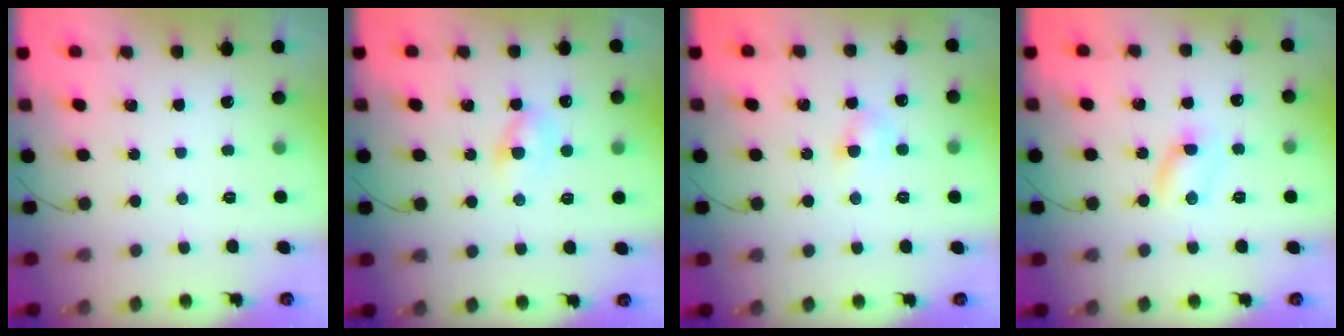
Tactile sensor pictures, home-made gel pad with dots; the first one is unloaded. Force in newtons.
{"total": 2.5, "press": 2.3, "slide": 0.9}
{"total": 4.2, "press": 4.0, "slide": 1.3}
{"total": 5.0, "press": 4.9, "slide": 1.3}